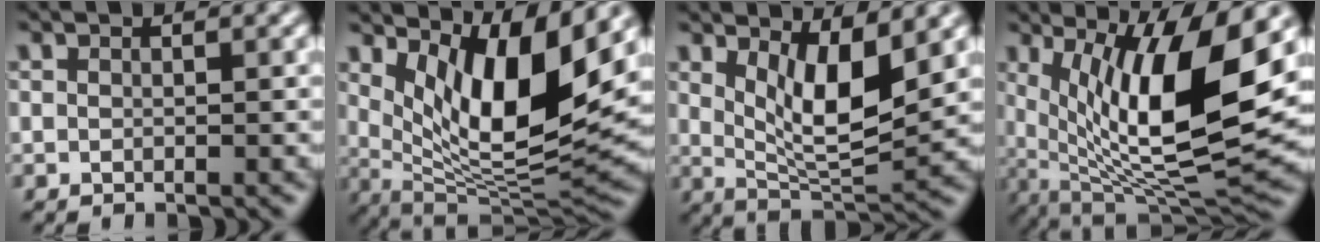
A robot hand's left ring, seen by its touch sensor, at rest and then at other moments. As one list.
[{"total": 10.3, "force": [3.9, 3.1, 9.0], "torque": [-0.149, -0.021, 0.078]}, {"total": 6.3, "force": [2.3, 2.1, 5.5], "torque": [-0.100, -0.018, 0.047]}, {"total": 12.2, "force": [2.8, 3.7, 11.3], "torque": [-0.189, -0.016, 0.057]}]